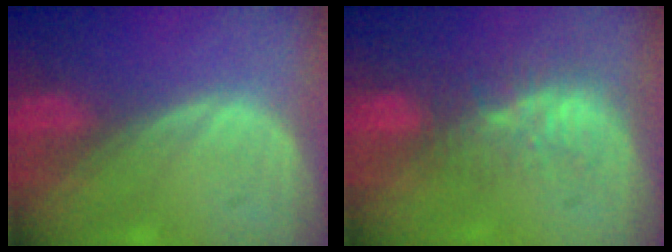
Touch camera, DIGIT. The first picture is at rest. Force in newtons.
{"total": 5.7, "press": 5.3, "slide": 2.0}